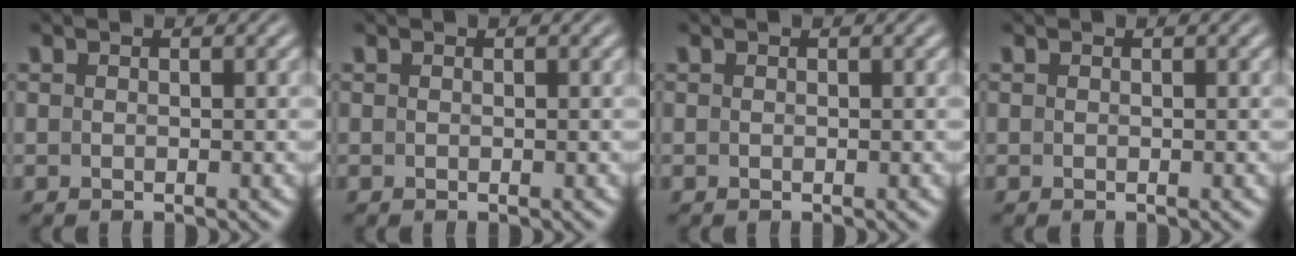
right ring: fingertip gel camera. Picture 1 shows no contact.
{"total": 0.0}
{"total": 0.0}
{"total": 0.0}